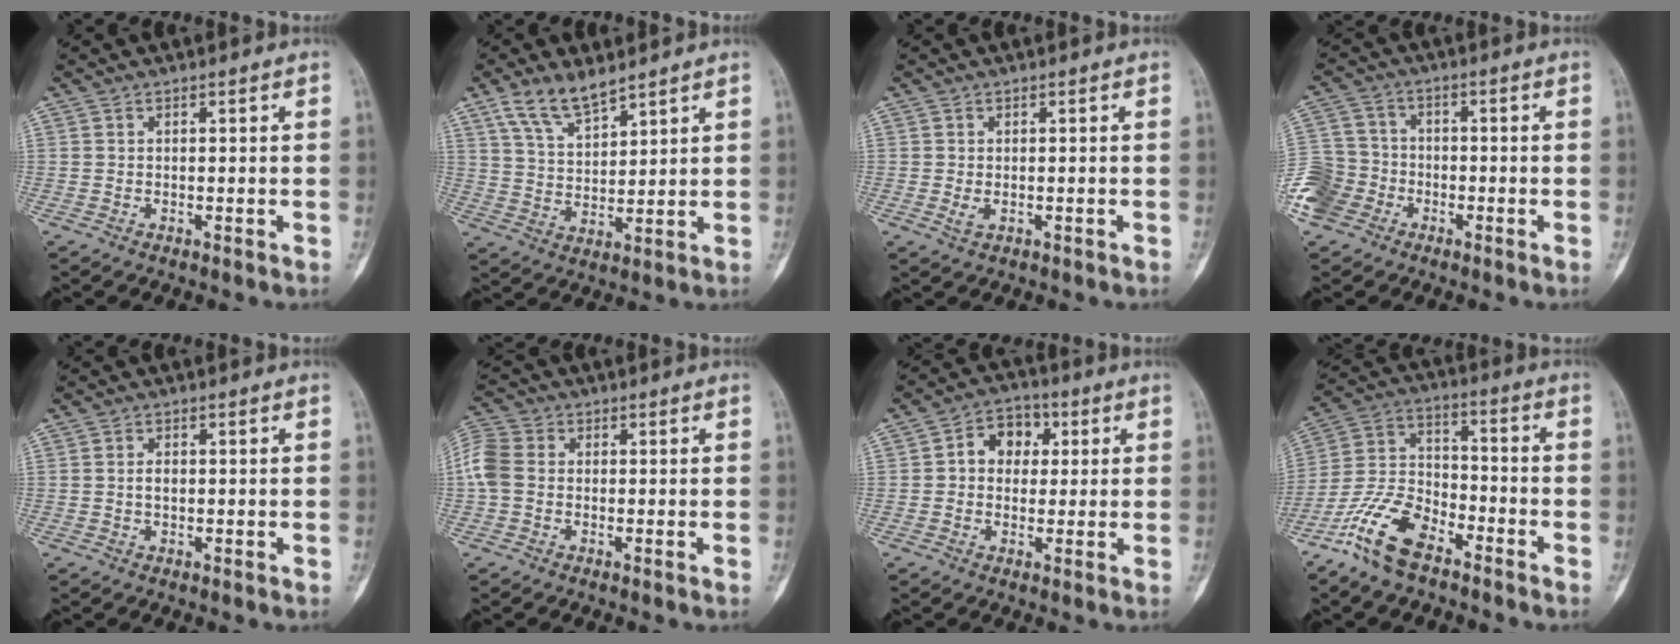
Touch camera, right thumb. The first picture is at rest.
{"total": 8.2, "force": [6.1, 3.1, 4.6], "torque": [-0.075, -0.032, 0.123]}
{"total": 1.5, "force": [-0.3, 0.9, 1.2], "torque": [-0.027, -0.004, -0.003]}
{"total": 9.7, "force": [-5.0, 7.6, 3.3], "torque": [-0.065, 0.031, -0.103]}
{"total": 1.5, "force": [-0.1, 1.0, 1.1], "torque": [-0.019, 0.002, -0.003]}
{"total": 7.5, "force": [-0.3, 5.7, 4.8], "torque": [-0.114, 0.016, -0.017]}
{"total": 7.4, "force": [1.4, 6.0, 4.2], "torque": [-0.032, 0.012, 0.013]}
{"total": 13.2, "force": [-8.8, 6.1, 7.8], "torque": [-0.159, 0.051, -0.179]}